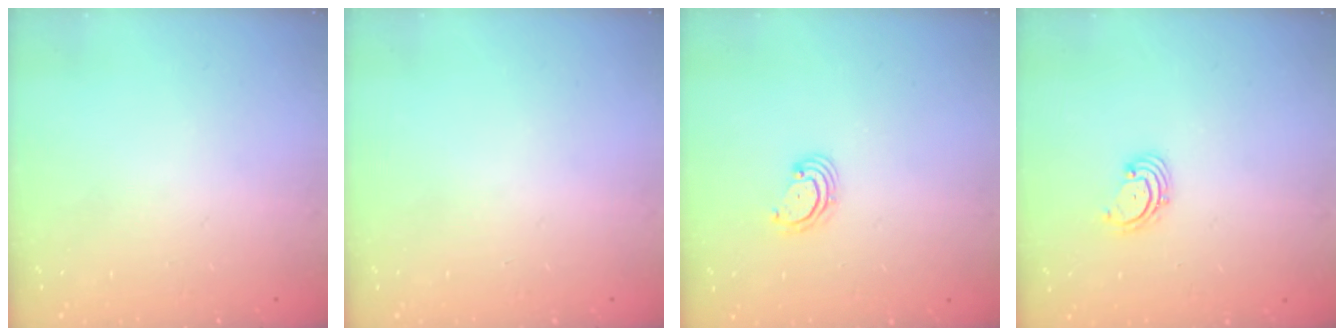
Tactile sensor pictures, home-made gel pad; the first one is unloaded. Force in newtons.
{"total": 0.0}
{"total": 3.2, "press": 3.2, "slide": 0.5}
{"total": 1.8, "press": 1.7, "slide": 0.6}